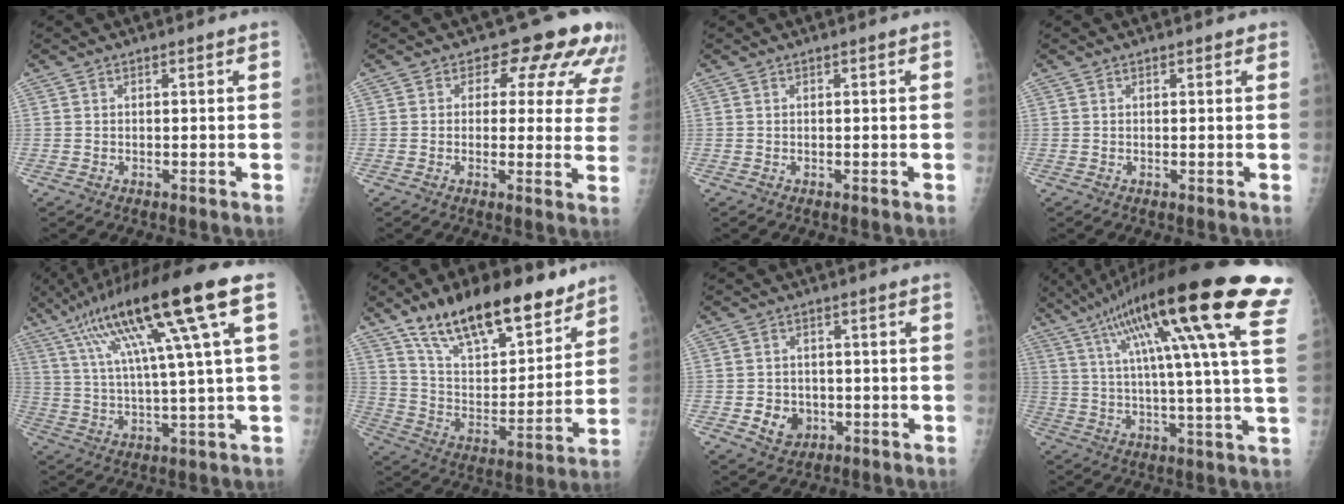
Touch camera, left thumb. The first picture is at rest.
{"total": 11.0, "force": [7.0, 6.3, 5.7], "torque": [-0.016, -0.024, 0.058]}
{"total": 0.0}
{"total": 0.7, "force": [0.5, 0.4, 0.2], "torque": [0.001, -0.003, 0.003]}
{"total": 20.3, "force": [8.4, 1.8, 18.3], "torque": [-0.324, 0.008, 0.139]}
{"total": 22.6, "force": [15.9, 9.2, 13.2], "torque": [-0.175, -0.061, 0.270]}
{"total": 5.2, "force": [-1.4, 4.5, 2.3], "torque": [-0.018, 0.006, -0.014]}
{"total": 30.0, "force": [15.1, 4.0, 25.6], "torque": [-0.354, 0.003, 0.220]}